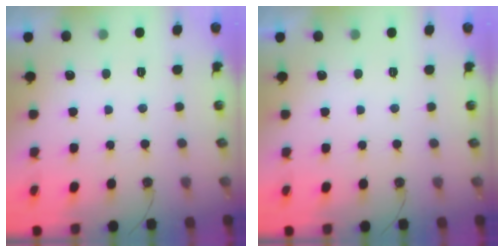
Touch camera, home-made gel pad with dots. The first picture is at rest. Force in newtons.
{"total": 0.0}